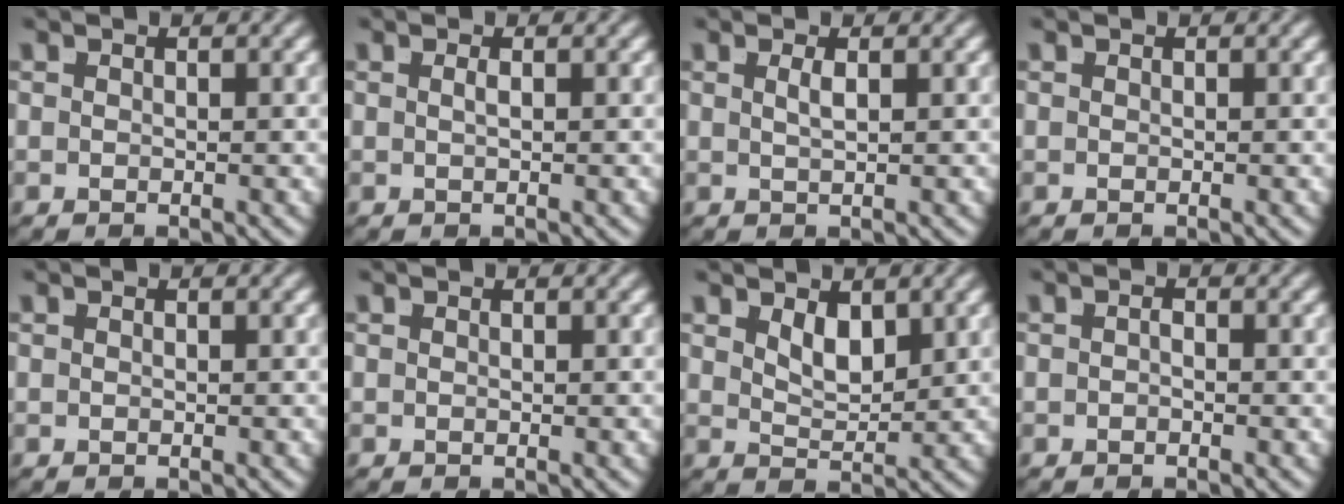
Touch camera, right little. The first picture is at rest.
{"total": 0.7, "force": [-0.2, -0.5, 0.4], "torque": [-0.007, -0.003, -0.001]}
{"total": 1.1, "force": [0.2, -0.7, 0.9], "torque": [-0.009, -0.005, 0.009]}
{"total": 0.0}
{"total": 0.0}
{"total": 0.0}
{"total": 2.4, "force": [1.8, 0.5, 1.5], "torque": [-0.017, -0.017, 0.038]}
{"total": 0.6, "force": [-0.5, -0.3, 0.1], "torque": [-0.001, -0.005, -0.005]}